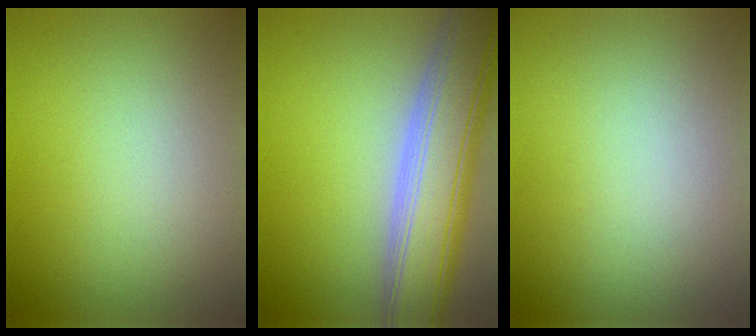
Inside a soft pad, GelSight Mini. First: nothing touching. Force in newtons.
{"total": 9.1, "press": 9.1, "slide": 0.5}
{"total": 0.0}